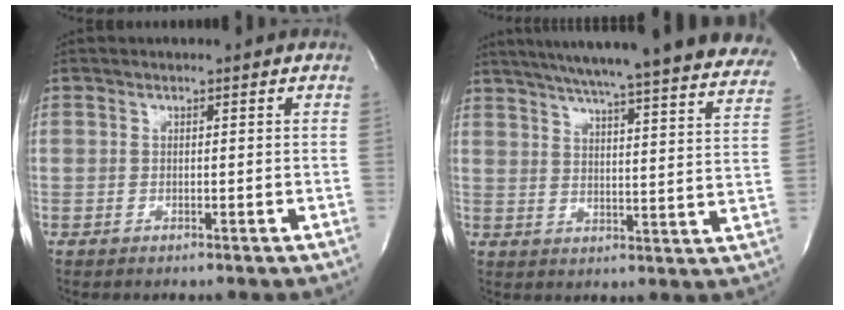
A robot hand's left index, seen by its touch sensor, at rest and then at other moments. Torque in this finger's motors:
{"motor_torque": [0.10, -0.20, 0.80, 0.15]}